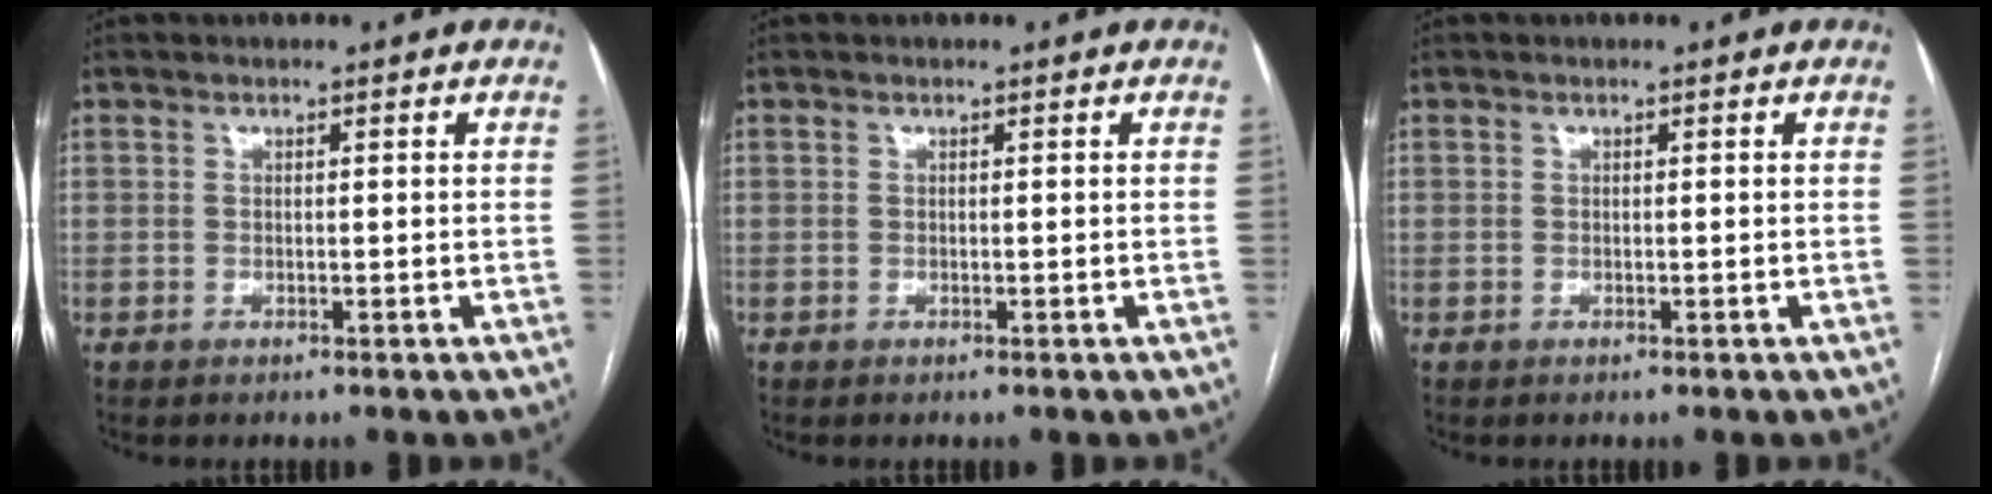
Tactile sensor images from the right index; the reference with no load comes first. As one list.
[{"total": 0.0}, {"total": 0.0}]